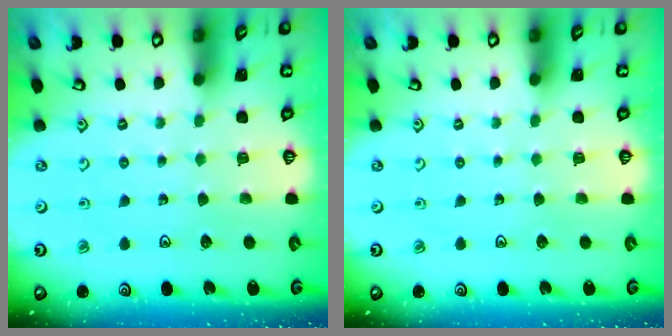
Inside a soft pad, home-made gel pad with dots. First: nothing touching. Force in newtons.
{"total": 0.0}